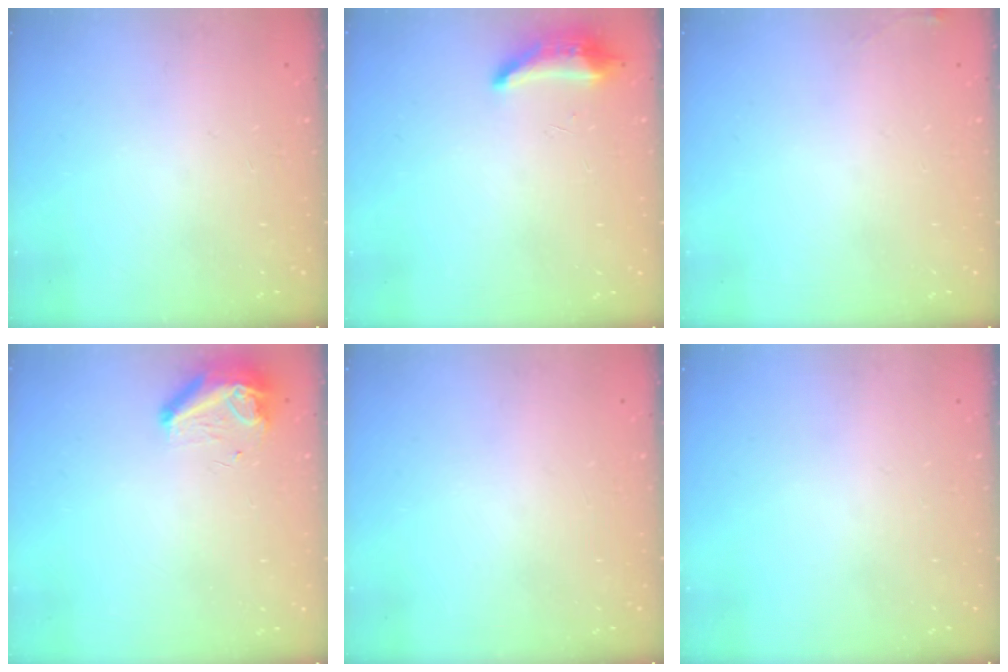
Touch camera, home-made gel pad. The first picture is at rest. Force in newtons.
{"total": 14.7, "press": 10.1, "slide": 10.7}
{"total": 3.9, "press": 3.8, "slide": 0.6}
{"total": 14.6, "press": 9.9, "slide": 10.7}
{"total": 0.0}
{"total": 0.0}